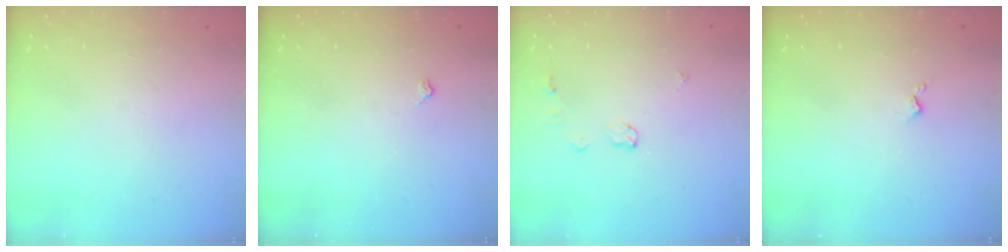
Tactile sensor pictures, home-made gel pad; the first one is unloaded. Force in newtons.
{"total": 4.2, "press": 4.2, "slide": 0.5}
{"total": 6.2, "press": 6.2, "slide": 0.6}
{"total": 2.2, "press": 2.1, "slide": 0.5}